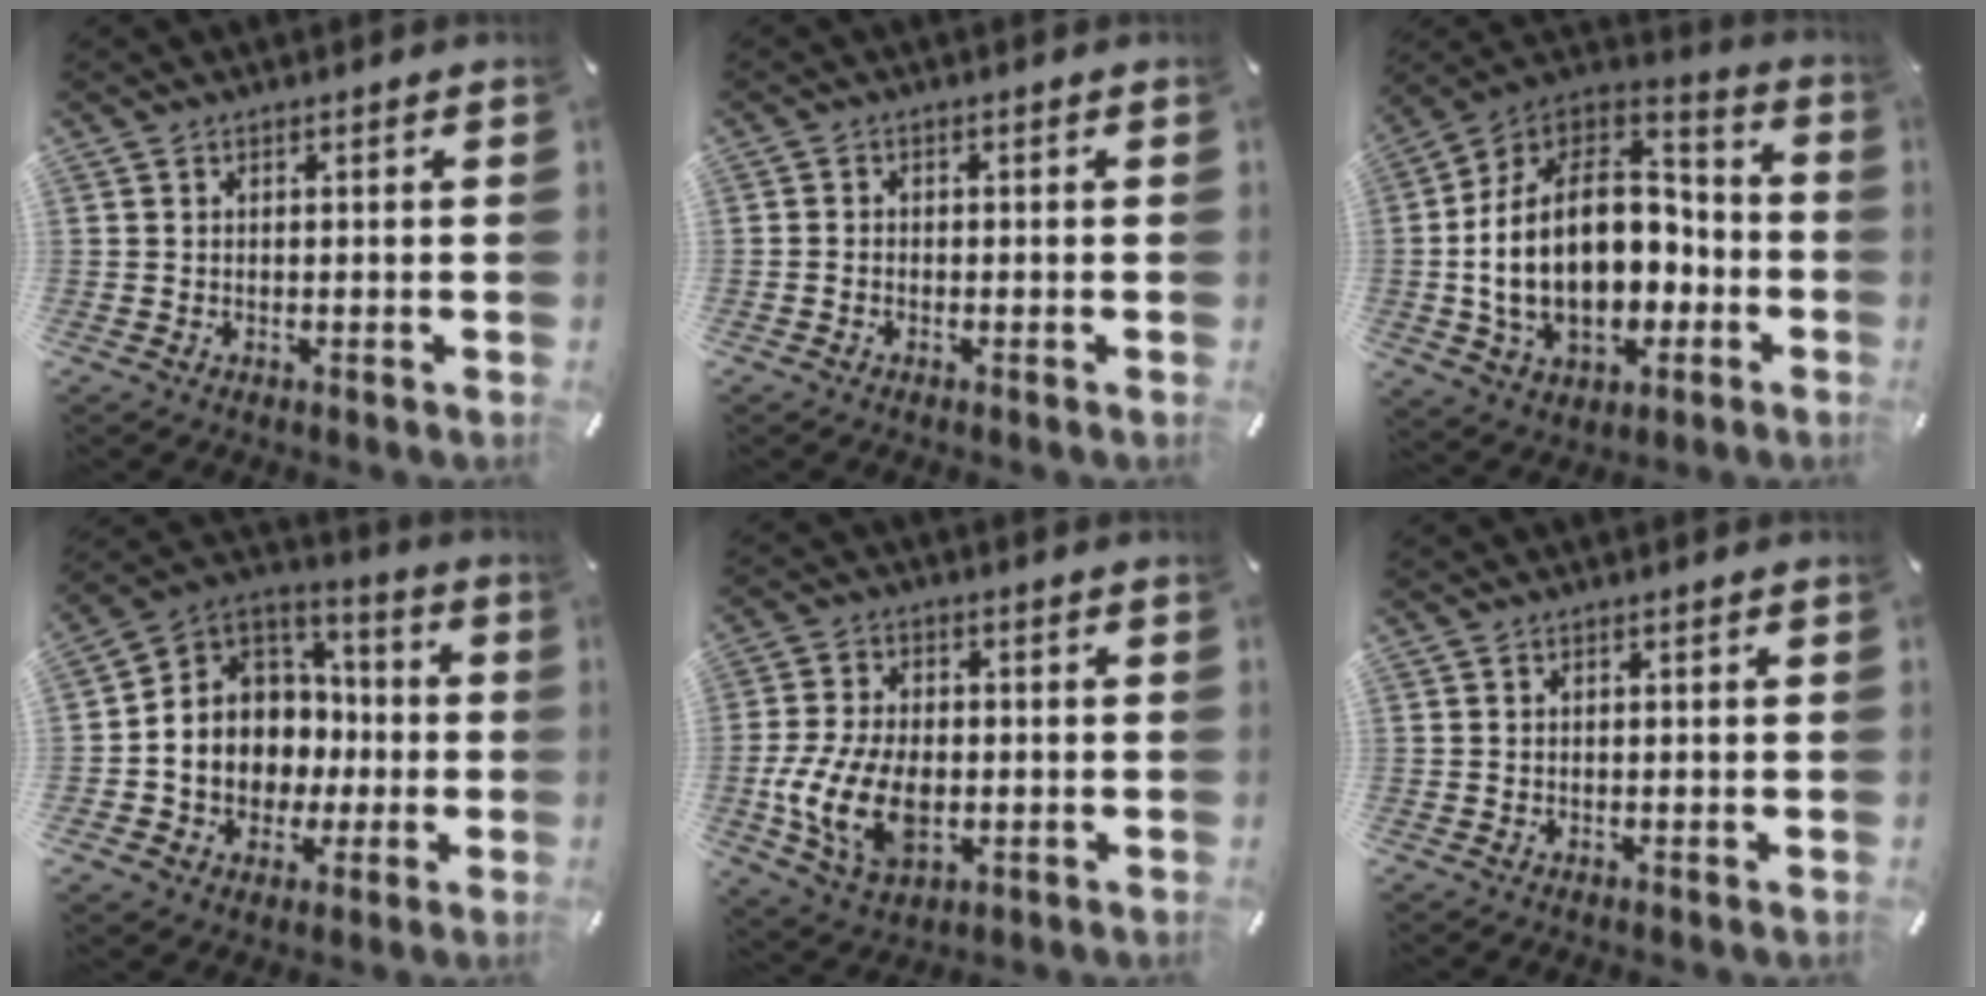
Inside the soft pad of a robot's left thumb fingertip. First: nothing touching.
{"total": 1.1, "force": [-0.8, 0.6, 0.4], "torque": [-0.007, 0.002, -0.016]}
{"total": 25.4, "force": [-3.1, 17.2, 18.4], "torque": [-0.335, 0.001, -0.041]}
{"total": 10.7, "force": [-1.7, 10.3, 2.2], "torque": [-0.058, -0.007, -0.021]}
{"total": 14.1, "force": [-3.1, 9.0, 10.4], "torque": [-0.232, 0.002, -0.053]}
{"total": 0.0}